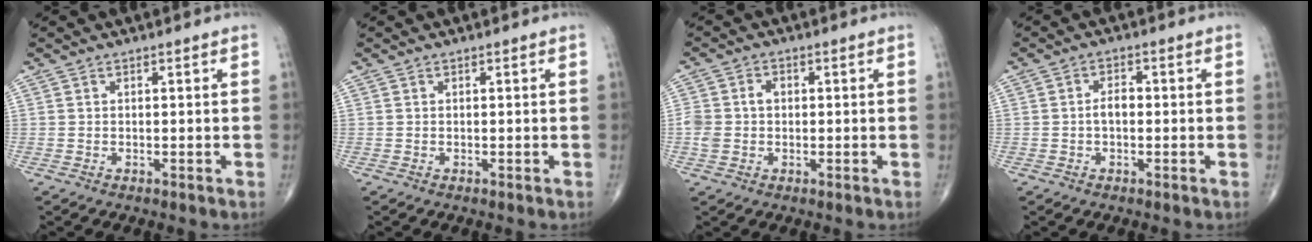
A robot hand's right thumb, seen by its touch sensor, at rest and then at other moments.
{"total": 0.0}
{"total": 4.5, "force": [0.0, 3.6, 2.8], "torque": [-0.055, 0.016, 0.001]}
{"total": 2.6, "force": [-0.3, 1.6, 2.1], "torque": [-0.031, 0.010, -0.009]}